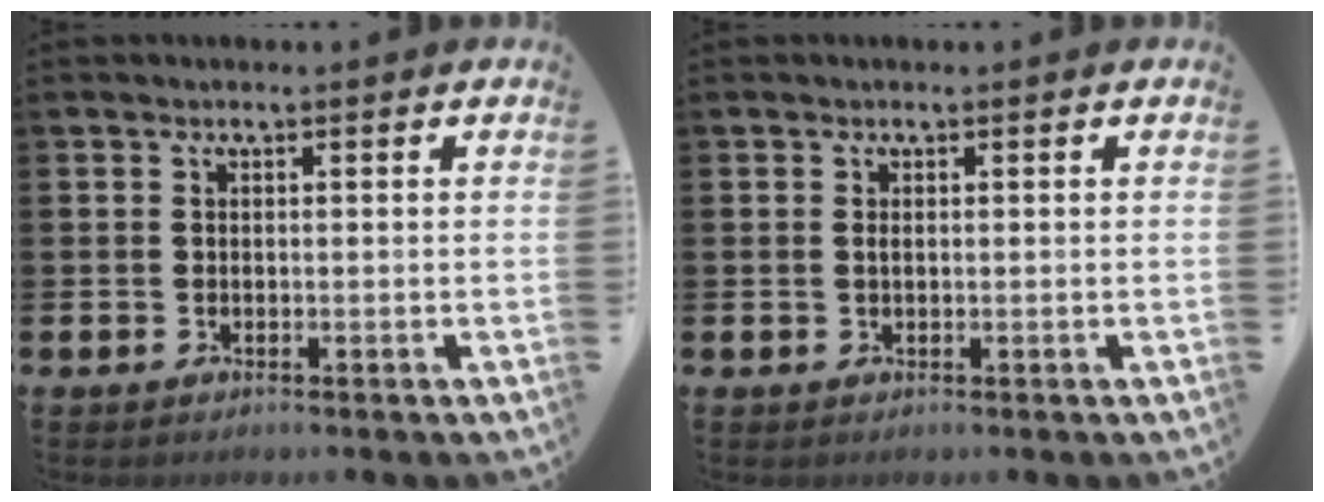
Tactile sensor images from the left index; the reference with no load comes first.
{"total": 0.5, "force": [0.2, 0.2, 0.5], "torque": [-0.007, 0.001, 0.002]}